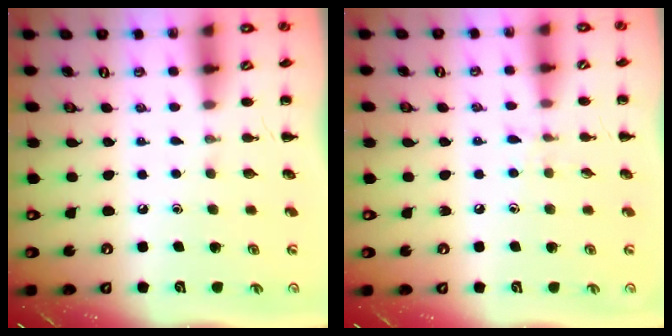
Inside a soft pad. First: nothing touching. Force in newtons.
{"total": 6.0, "press": 5.5, "slide": 2.3}